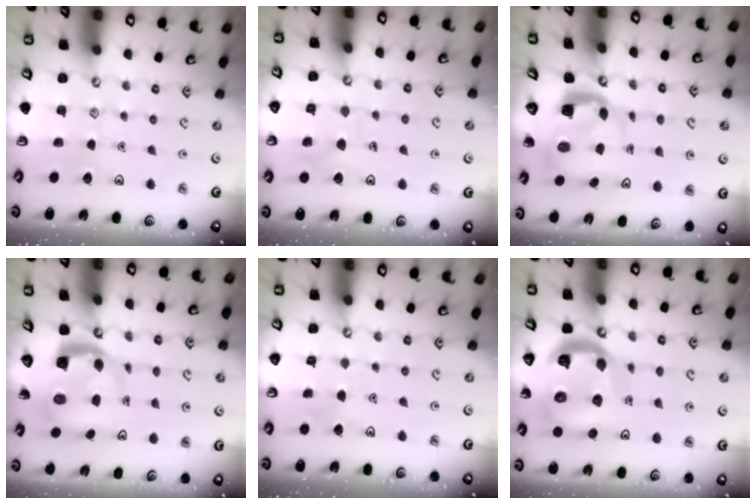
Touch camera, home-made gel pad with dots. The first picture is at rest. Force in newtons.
{"total": 6.4, "press": 6.4, "slide": 0.6}
{"total": 3.9, "press": 3.8, "slide": 0.5}
{"total": 5.8, "press": 5.8, "slide": 0.9}
{"total": 3.9, "press": 3.9, "slide": 0.2}
{"total": 16.2, "press": 16.1, "slide": 1.8}